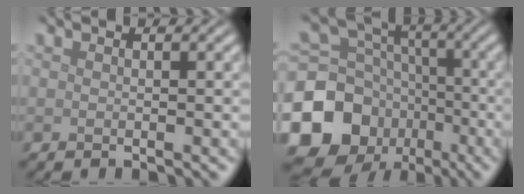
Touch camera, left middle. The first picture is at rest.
{"total": 13.7, "force": [-5.9, 11.5, 4.8], "torque": [-0.123, -0.016, -0.122]}